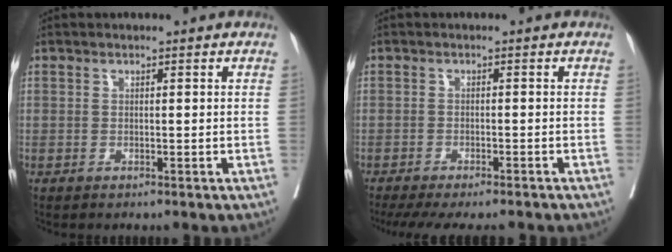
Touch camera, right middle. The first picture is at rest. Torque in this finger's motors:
{"motor_torque": [0.93, -0.82, 0.19, 0.07]}